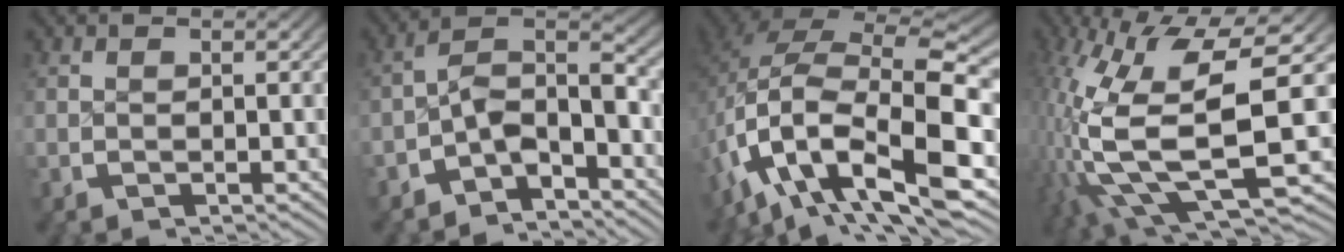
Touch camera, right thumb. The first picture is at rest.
{"total": 8.1, "force": [-2.2, 5.9, 5.1], "torque": [-0.079, -0.019, -0.047]}
{"total": 18.6, "force": [-1.8, 11.9, 14.1], "torque": [-0.265, -0.059, -0.010]}
{"total": 16.6, "force": [-1.1, 9.4, 13.6], "torque": [-0.301, -0.071, 0.023]}